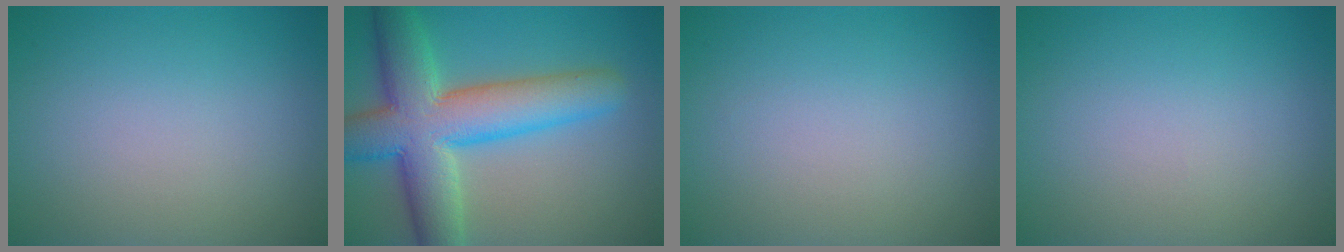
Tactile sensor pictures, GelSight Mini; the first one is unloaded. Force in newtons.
{"total": 10.5, "press": 10.5, "slide": 0.5}
{"total": 0.0}
{"total": 0.0}